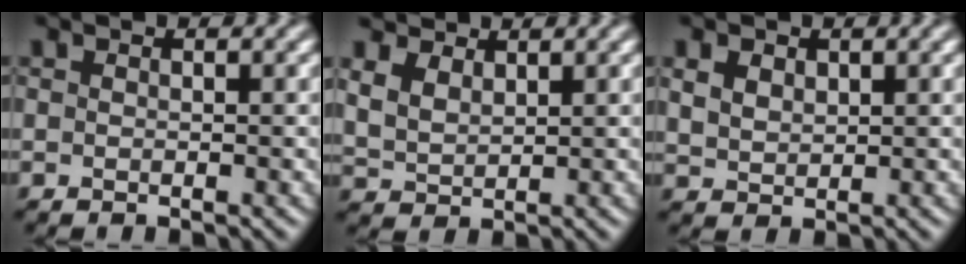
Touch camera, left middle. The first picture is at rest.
{"total": 4.3, "force": [3.0, 2.6, 1.8], "torque": [-0.058, 0.002, 0.058]}
{"total": 2.4, "force": [1.2, 1.7, 1.2], "torque": [-0.029, -0.001, 0.021]}